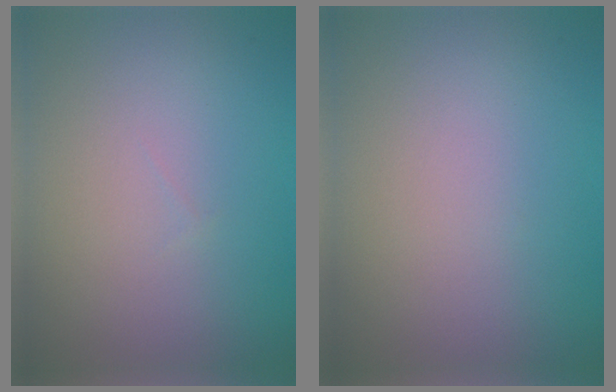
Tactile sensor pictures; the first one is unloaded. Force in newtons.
{"total": 0.0}